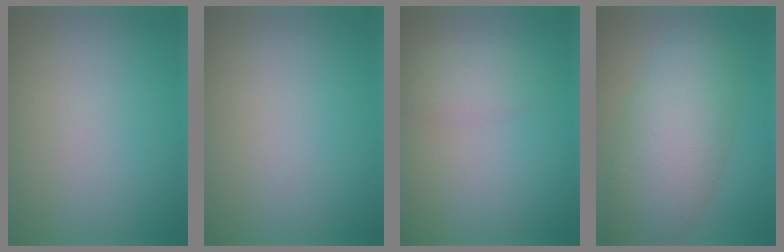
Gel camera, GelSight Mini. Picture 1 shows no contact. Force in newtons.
{"total": 0.0}
{"total": 1.9, "press": 1.9, "slide": 0.1}
{"total": 8.1, "press": 8.1, "slide": 0.3}